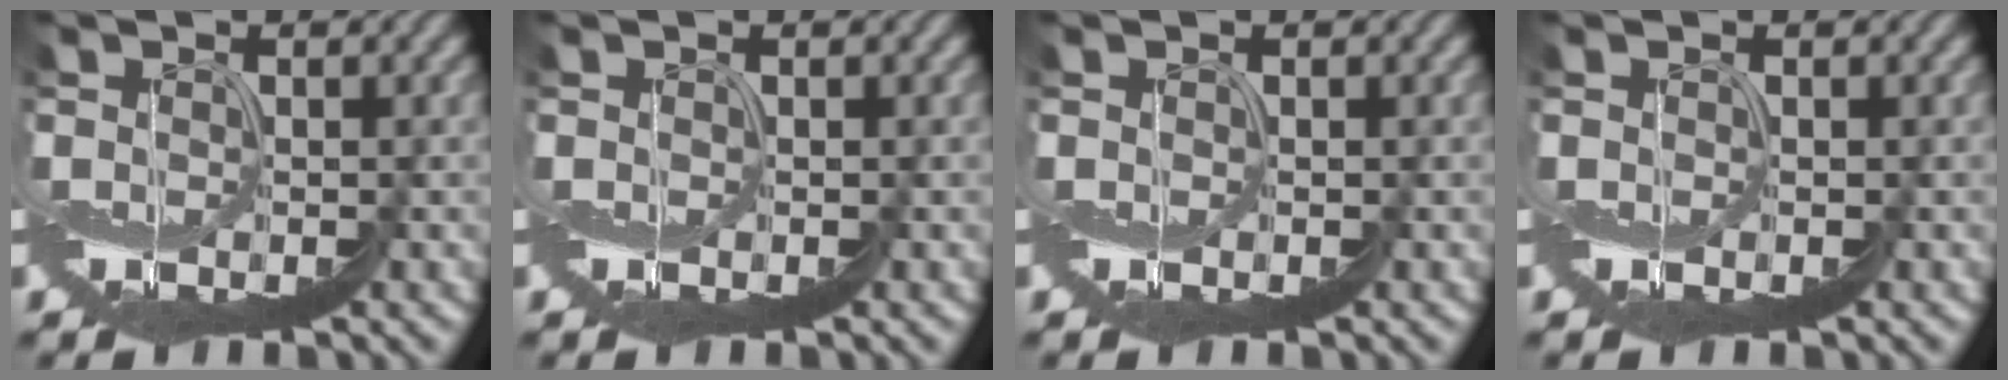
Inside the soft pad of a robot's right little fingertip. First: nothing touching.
{"total": 0.0}
{"total": 0.0}
{"total": 0.0}